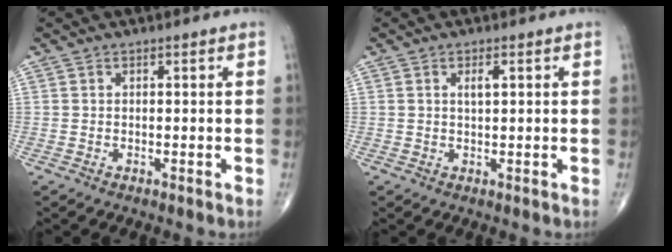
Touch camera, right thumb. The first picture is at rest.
{"total": 1.9, "force": [0.7, 0.7, 1.7], "torque": [-0.031, -0.001, 0.012]}